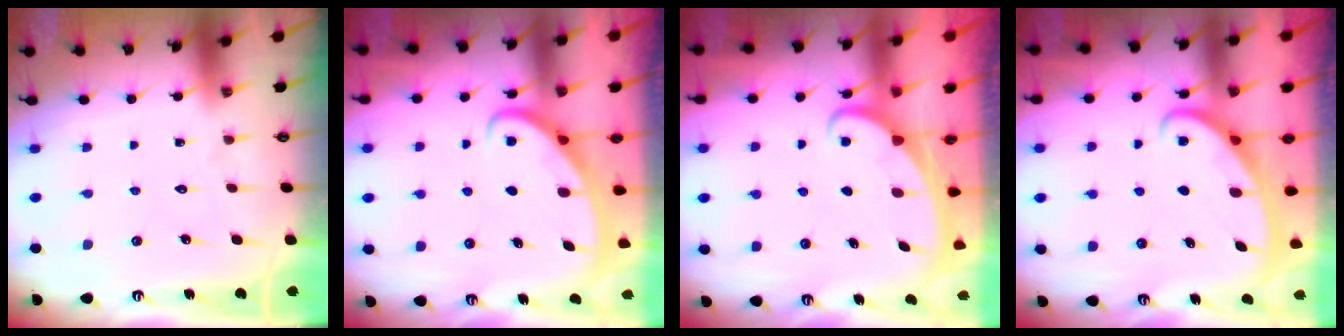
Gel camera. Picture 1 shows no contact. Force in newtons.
{"total": 2.9, "press": 2.8, "slide": 0.3}
{"total": 2.4, "press": 2.3, "slide": 0.3}
{"total": 2.7, "press": 2.7, "slide": 0.4}